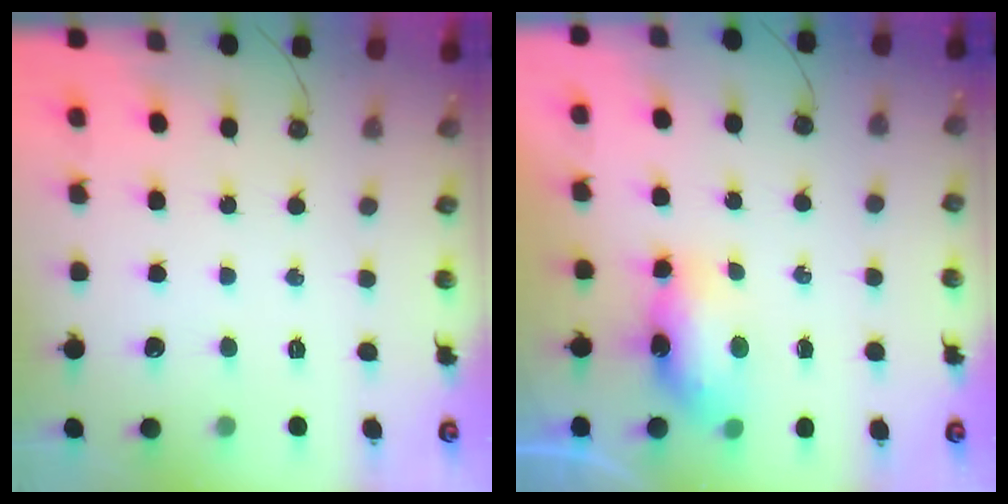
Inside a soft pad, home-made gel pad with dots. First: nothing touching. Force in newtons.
{"total": 7.8, "press": 7.6, "slide": 1.8}